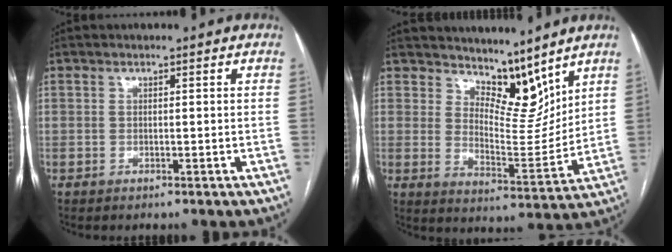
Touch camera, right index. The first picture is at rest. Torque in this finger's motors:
{"motor_torque": [-0.28, 0.38, 0.03, 0.00]}